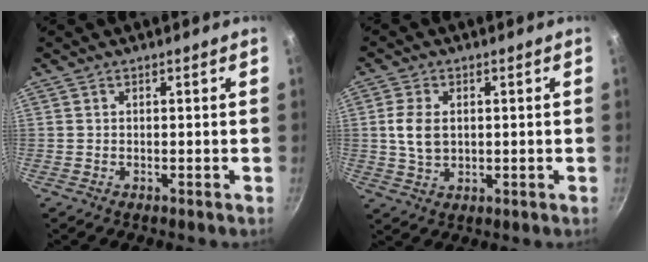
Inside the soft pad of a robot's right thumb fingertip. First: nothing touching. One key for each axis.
{"total": 6.1, "fx": 0.7, "fy": 4.1, "fz": 4.5, "tx": -0.087, "ty": 0.003, "tz": 0.016}